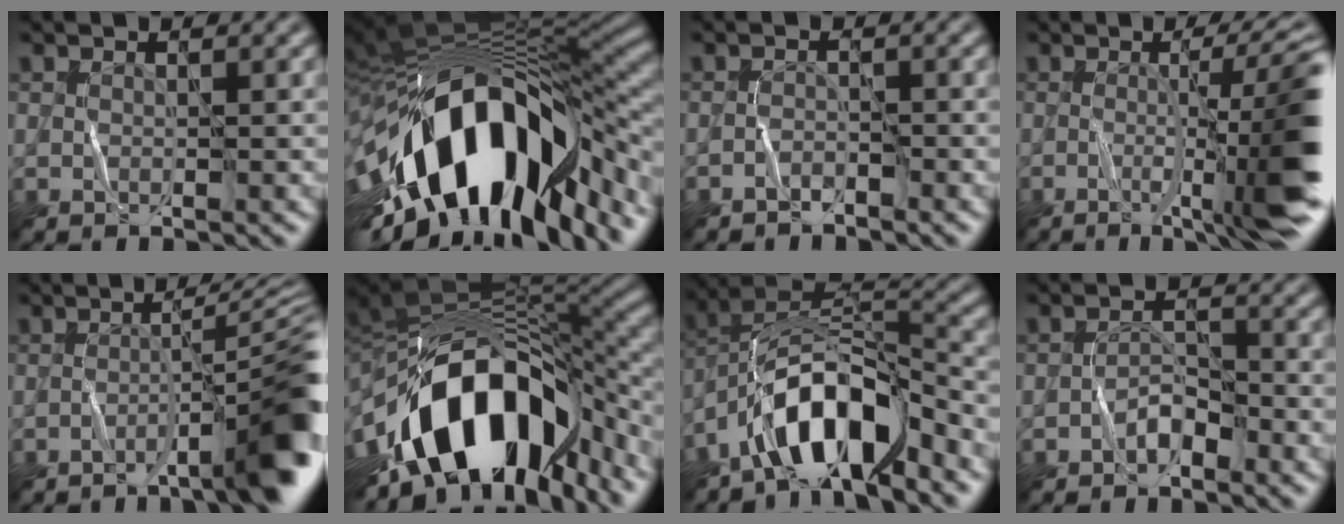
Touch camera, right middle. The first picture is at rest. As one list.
[{"total": 16.2, "force": [-6.7, 7.8, 12.5], "torque": [-0.193, 0.001, -0.110]}, {"total": 1.3, "force": [-1.3, 0.1, 0.0], "torque": [0.001, 0.007, -0.025]}, {"total": 10.9, "force": [-1.4, 2.1, 10.6], "torque": [-0.131, 0.004, -0.019]}, {"total": 9.4, "force": [-3.7, 1.7, 8.4], "torque": [-0.097, 0.012, -0.060]}, {"total": 16.0, "force": [-6.2, 9.1, 11.6], "torque": [-0.195, 0.003, -0.107]}, {"total": 9.3, "force": [-5.6, 3.5, 6.5], "torque": [-0.106, 0.017, -0.103]}, {"total": 1.9, "force": [-1.4, 0.8, 0.9], "torque": [-0.015, 0.011, -0.029]}]